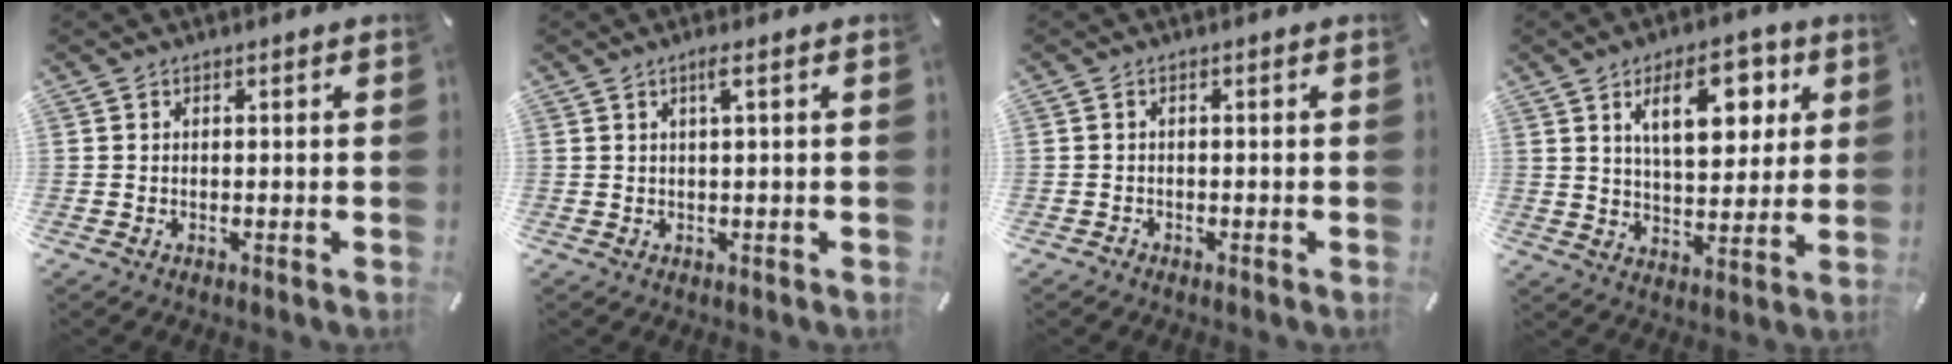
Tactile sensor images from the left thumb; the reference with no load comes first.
{"total": 2.4, "force": [0.8, 0.1, 2.3], "torque": [-0.045, -0.001, 0.012]}
{"total": 0.9, "force": [-0.7, 0.6, 0.3], "torque": [-0.007, 0.003, -0.015]}
{"total": 14.1, "force": [6.2, 7.3, 10.3], "torque": [-0.145, -0.013, 0.102]}